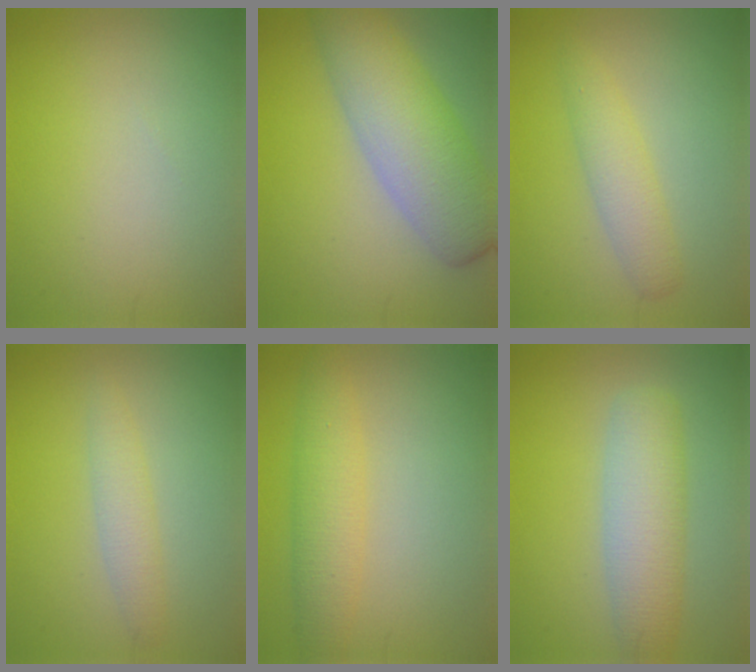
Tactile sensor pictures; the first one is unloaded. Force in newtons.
{"total": 7.6, "press": 7.6, "slide": 0.3}
{"total": 2.8, "press": 2.8, "slide": 0.1}
{"total": 2.1, "press": 2.1, "slide": 0.1}
{"total": 3.8, "press": 3.8, "slide": 0.1}
{"total": 5.2, "press": 5.2, "slide": 0.2}